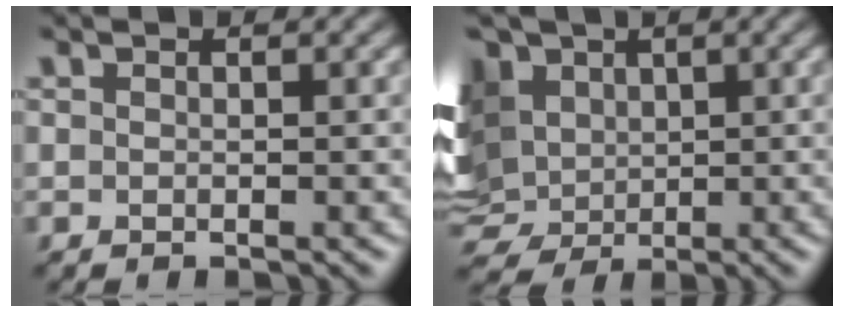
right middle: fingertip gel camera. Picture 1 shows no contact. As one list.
[{"total": 12.2, "force": [4.0, 8.5, 7.8], "torque": [-0.184, 0.031, 0.052]}]